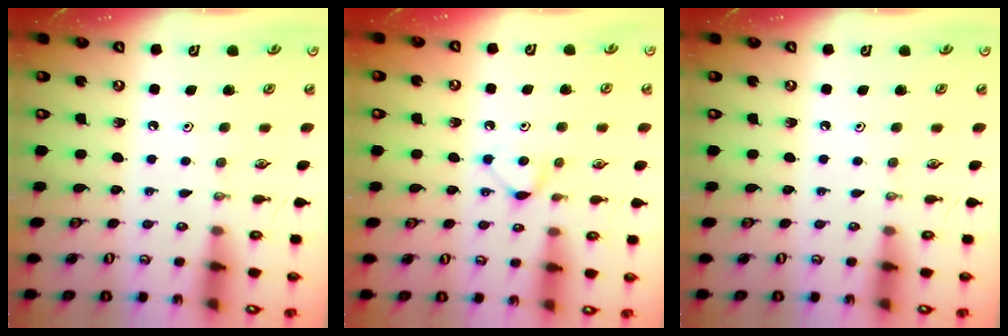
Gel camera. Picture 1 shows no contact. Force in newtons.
{"total": 5.5, "press": 5.5, "slide": 0.8}
{"total": 0.0}